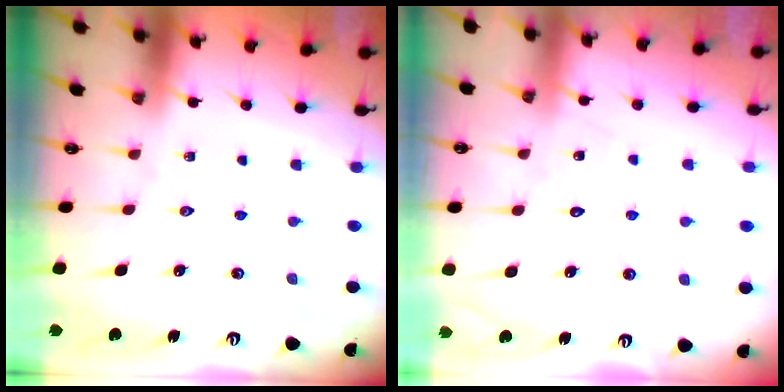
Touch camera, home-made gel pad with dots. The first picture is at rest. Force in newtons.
{"total": 4.6, "press": 4.5, "slide": 0.3}